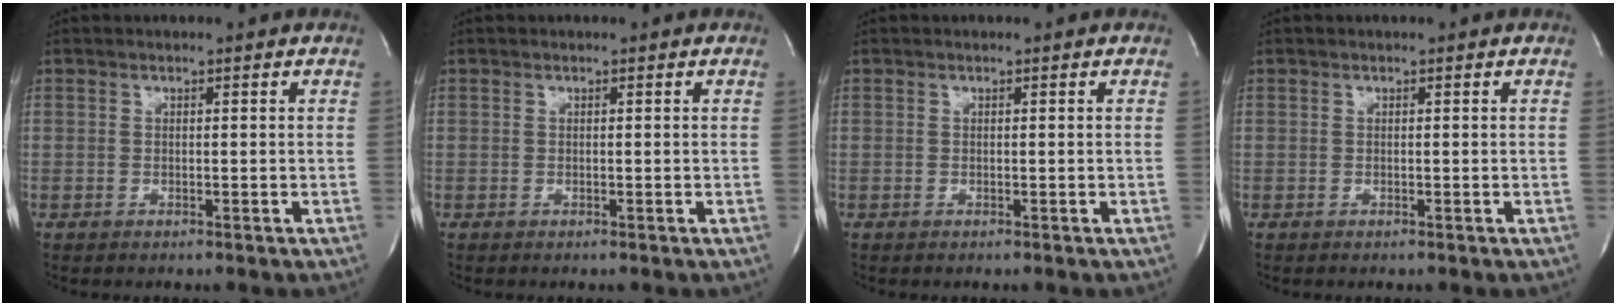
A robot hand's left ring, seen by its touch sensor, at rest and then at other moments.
{"total": 0.0}
{"total": 0.0}
{"total": 0.0}